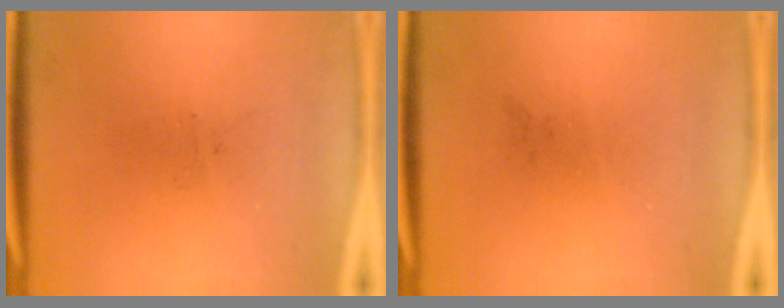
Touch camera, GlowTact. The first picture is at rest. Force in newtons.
{"total": 0.0}